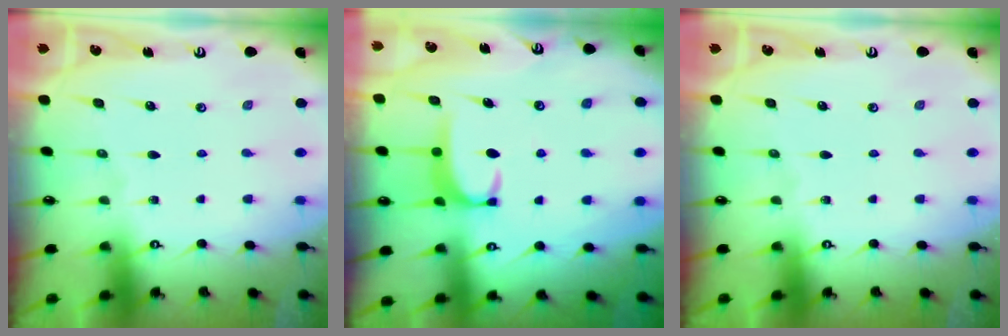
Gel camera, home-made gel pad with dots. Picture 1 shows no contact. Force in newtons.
{"total": 2.6, "press": 2.6, "slide": 0.4}
{"total": 0.0}